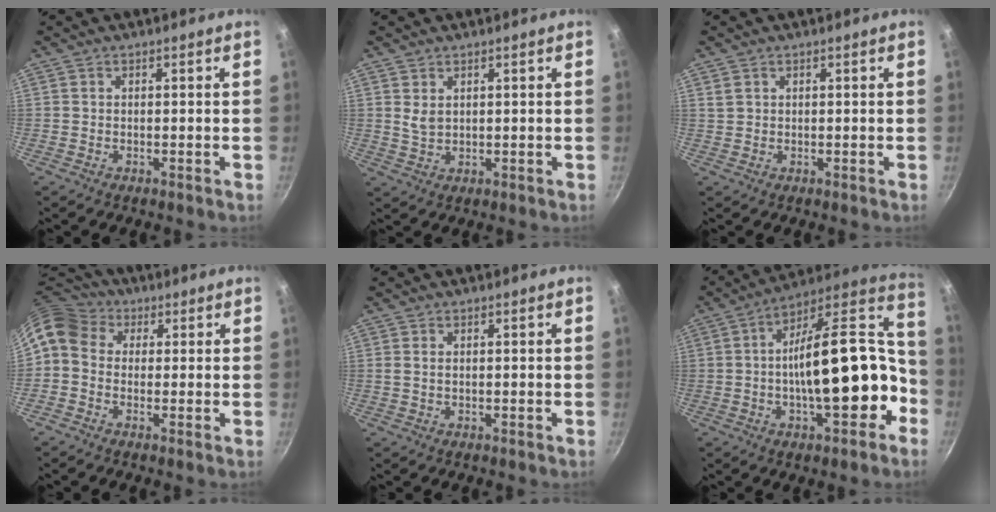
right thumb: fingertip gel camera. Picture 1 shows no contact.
{"total": 2.7, "force": [1.1, 1.7, 1.8], "torque": [-0.030, -0.007, 0.026]}
{"total": 1.4, "force": [0.7, 1.1, 0.5], "torque": [-0.006, 0.005, 0.015]}
{"total": 8.7, "force": [1.2, 7.1, 4.8], "torque": [-0.082, 0.029, 0.001]}
{"total": 1.0, "force": [0.2, 0.6, 0.8], "torque": [-0.014, 0.001, 0.003]}
{"total": 23.4, "force": [-4.7, 10.4, 20.4], "torque": [-0.272, 0.055, -0.074]}